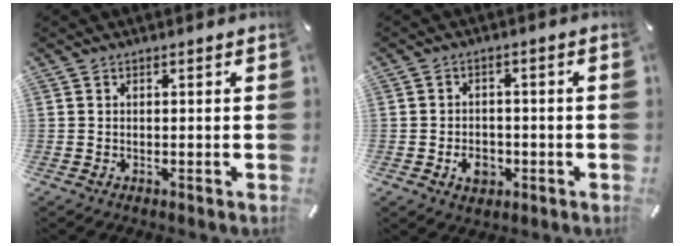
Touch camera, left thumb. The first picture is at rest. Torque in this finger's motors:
{"motor_torque": [-0.17, 1.17, 0.01, 0.09, 0.08]}